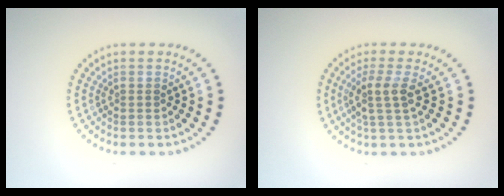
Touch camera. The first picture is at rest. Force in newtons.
{"total": 2.6, "press": 2.0, "slide": 1.6}